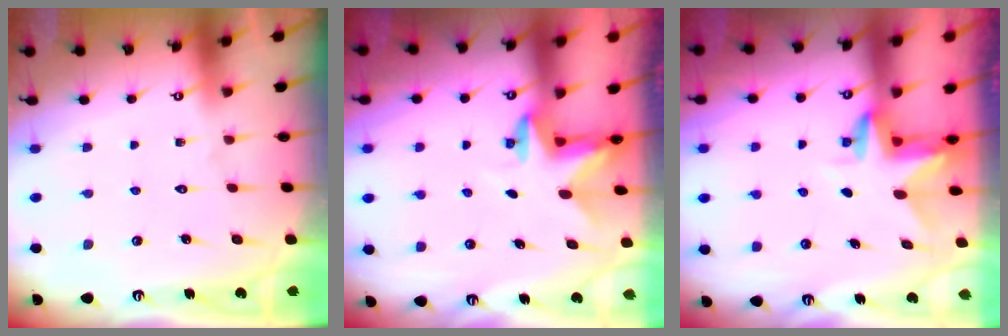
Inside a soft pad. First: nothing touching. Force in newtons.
{"total": 2.5, "press": 2.5, "slide": 0.4}
{"total": 2.9, "press": 2.9, "slide": 0.2}